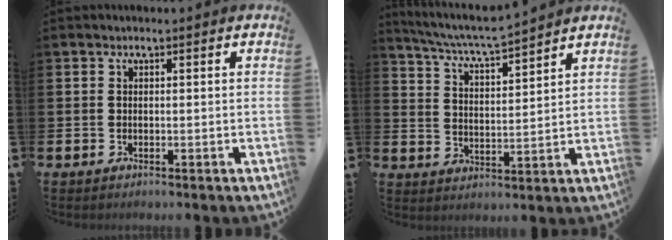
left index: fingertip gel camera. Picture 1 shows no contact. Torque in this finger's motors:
{"motor_torque": [0.51, -0.89, 0.21, 0.07]}